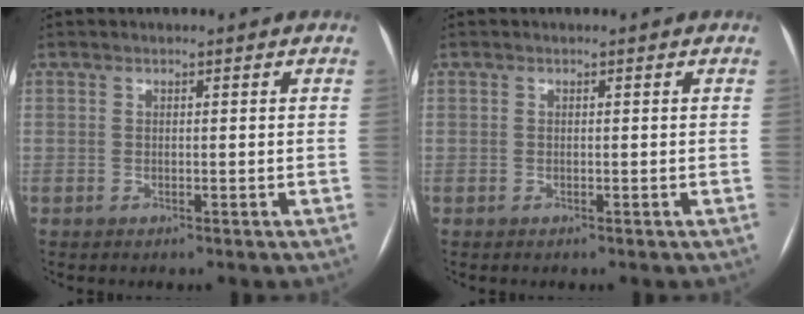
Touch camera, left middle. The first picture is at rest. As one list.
[{"total": 0.0}]